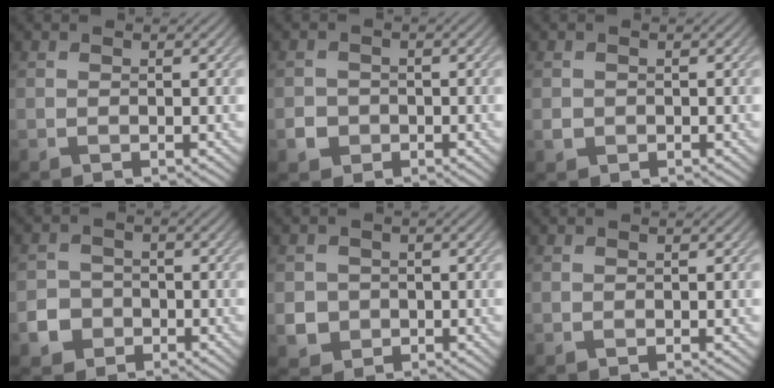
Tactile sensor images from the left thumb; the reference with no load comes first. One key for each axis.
{"total": 2.4, "fx": -0.9, "fy": 2.1, "fz": 0.6, "tx": -0.009, "ty": -0.004, "tz": -0.017}
{"total": 1.2, "fx": -0.2, "fy": 1.1, "fz": 0.3, "tx": -0.004, "ty": -0.006, "tz": -0.006}
{"total": 4.1, "fx": -2.0, "fy": 3.5, "fz": 1.0, "tx": -0.016, "ty": -0.006, "tz": -0.045}
{"total": 3.3, "fx": -0.6, "fy": 3.1, "fz": 0.9, "tx": -0.021, "ty": -0.008, "tz": -0.016}
{"total": 0.0}